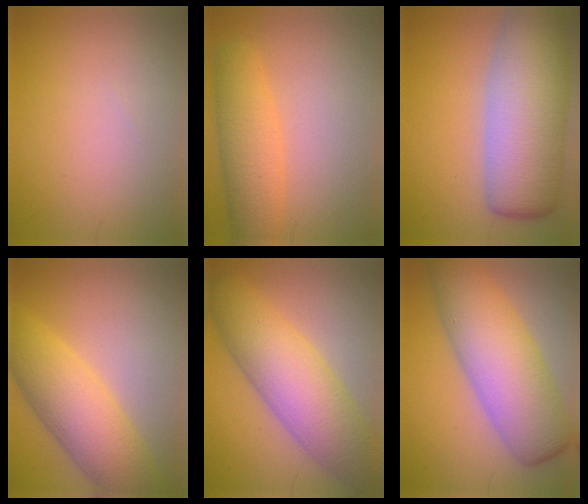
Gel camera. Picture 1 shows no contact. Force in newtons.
{"total": 4.9, "press": 4.8, "slide": 0.3}
{"total": 11.3, "press": 11.3, "slide": 0.7}
{"total": 7.5, "press": 7.5, "slide": 0.1}
{"total": 9.2, "press": 9.2, "slide": 0.2}
{"total": 9.2, "press": 9.2, "slide": 0.3}